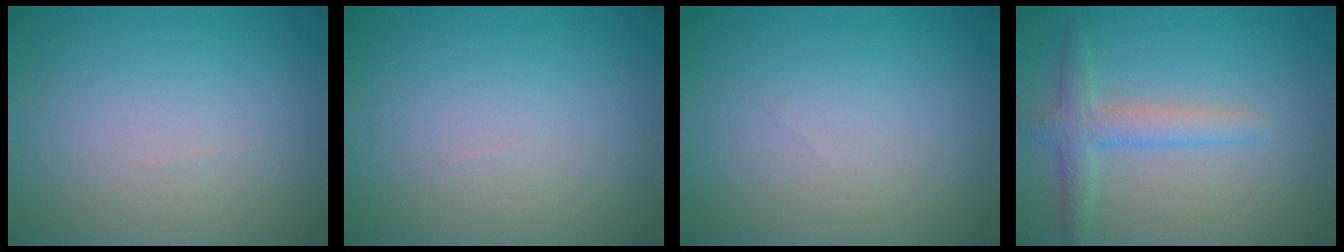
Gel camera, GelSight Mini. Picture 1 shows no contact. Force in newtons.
{"total": 0.0}
{"total": 0.0}
{"total": 2.8, "press": 2.8, "slide": 0.1}